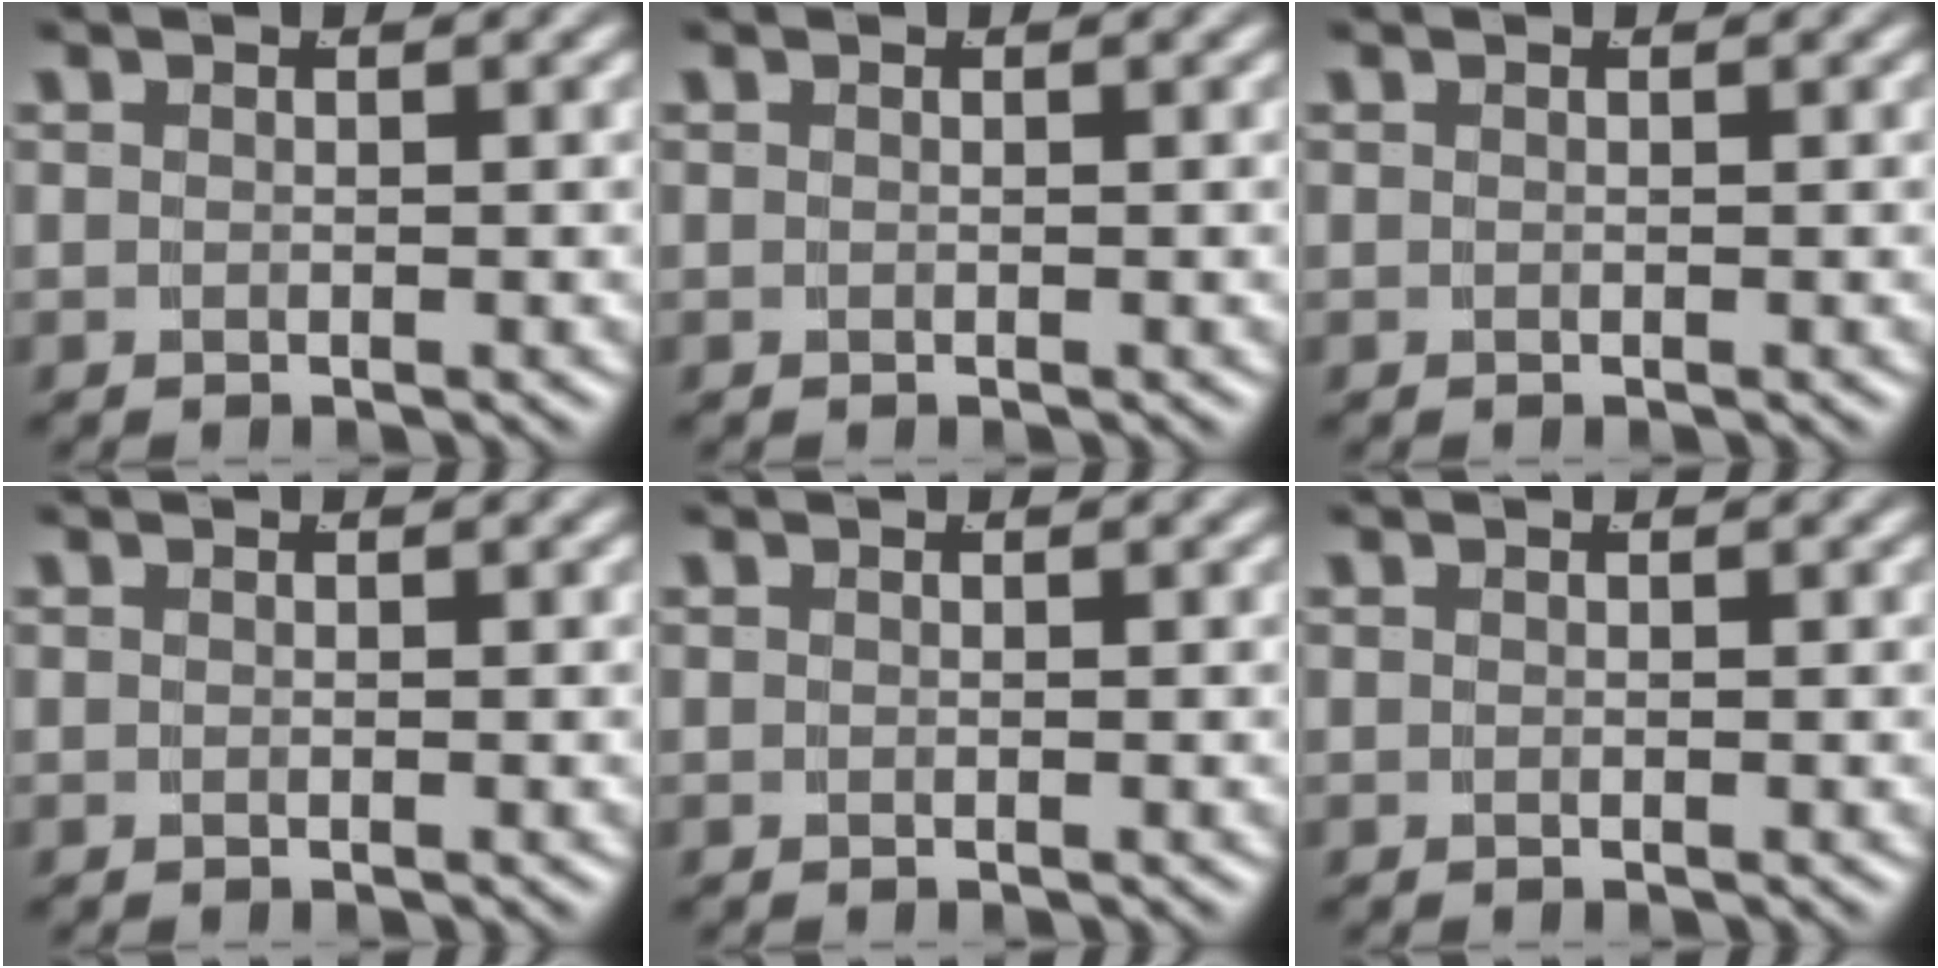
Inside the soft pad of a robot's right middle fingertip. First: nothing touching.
{"total": 0.0}
{"total": 0.0}
{"total": 0.0}
{"total": 0.0}
{"total": 0.0}